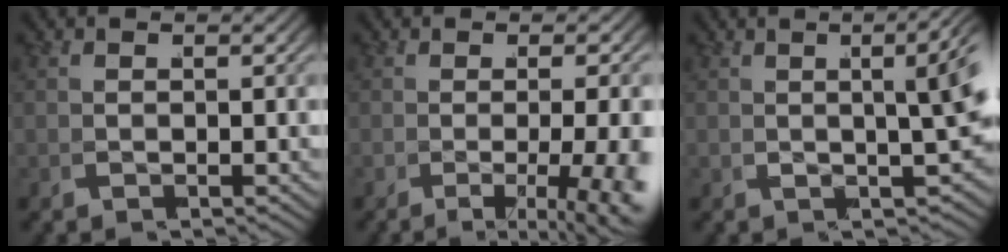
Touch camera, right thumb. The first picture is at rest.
{"total": 6.9, "force": [-2.5, 2.0, 6.1], "torque": [-0.072, -0.008, -0.035]}
{"total": 6.2, "force": [2.2, 2.2, 5.3], "torque": [-0.039, 0.029, 0.022]}